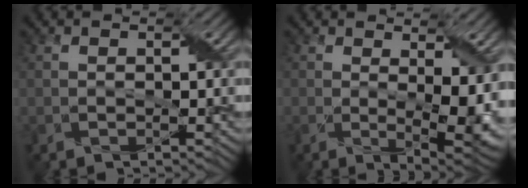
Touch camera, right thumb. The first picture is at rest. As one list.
[{"total": 7.7, "force": [0.4, 3.6, 6.9], "torque": [-0.113, -0.024, 0.024]}]